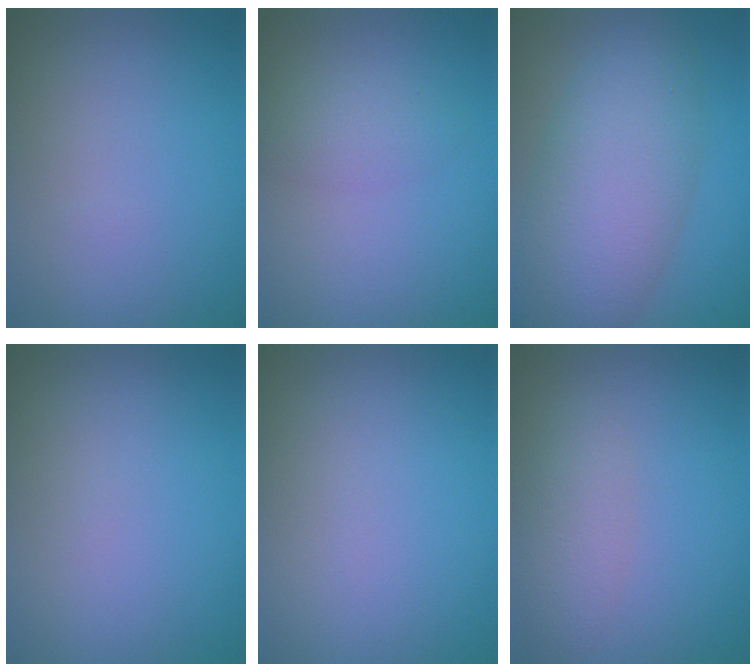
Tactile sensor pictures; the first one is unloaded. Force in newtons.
{"total": 1.8, "press": 1.8, "slide": 0.0}
{"total": 8.3, "press": 8.2, "slide": 0.7}
{"total": 0.0}
{"total": 0.0}
{"total": 2.5, "press": 2.5, "slide": 0.2}